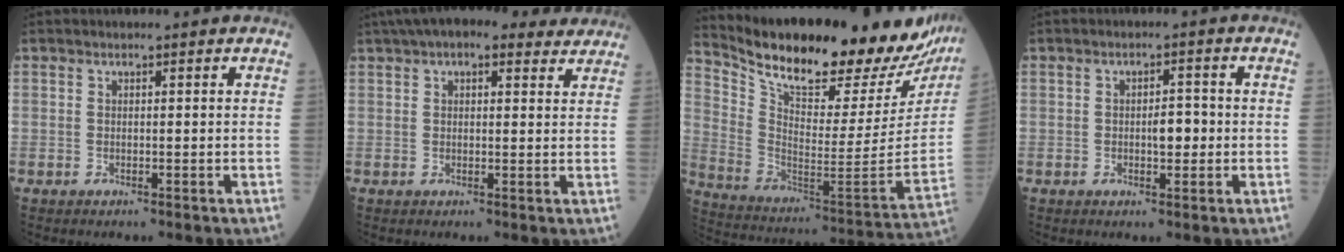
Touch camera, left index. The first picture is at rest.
{"total": 12.6, "force": [9.8, 4.3, 6.6], "torque": [-0.099, 0.051, 0.131]}
{"total": 30.1, "force": [25.8, 6.6, 14.0], "torque": [-0.244, -0.076, 0.364]}
{"total": 2.9, "force": [-0.6, 1.2, 2.6], "torque": [-0.037, 0.001, -0.009]}